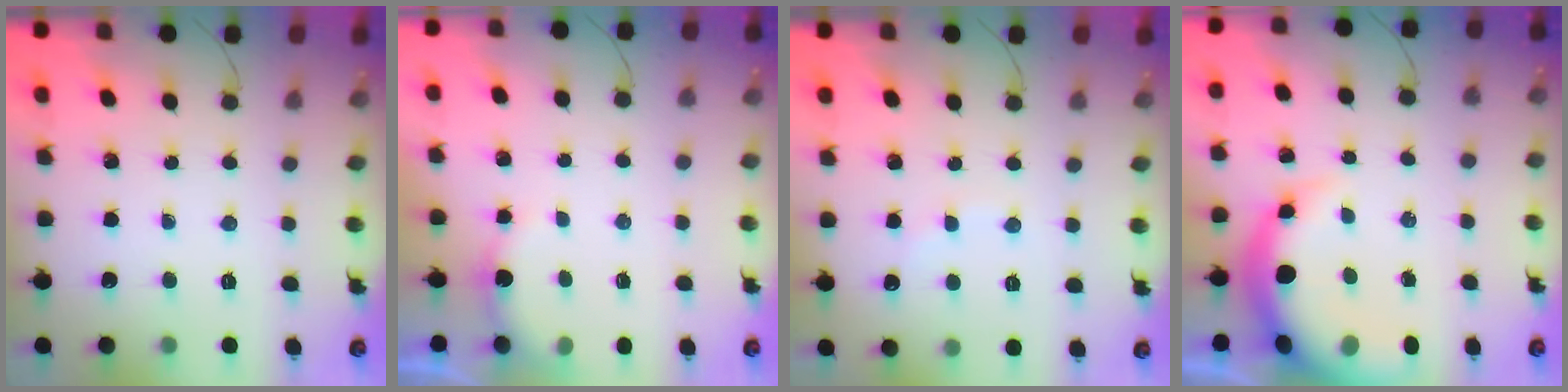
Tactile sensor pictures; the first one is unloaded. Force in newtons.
{"total": 4.5, "press": 4.4, "slide": 0.9}
{"total": 4.6, "press": 4.4, "slide": 1.1}
{"total": 9.9, "press": 9.6, "slide": 2.7}